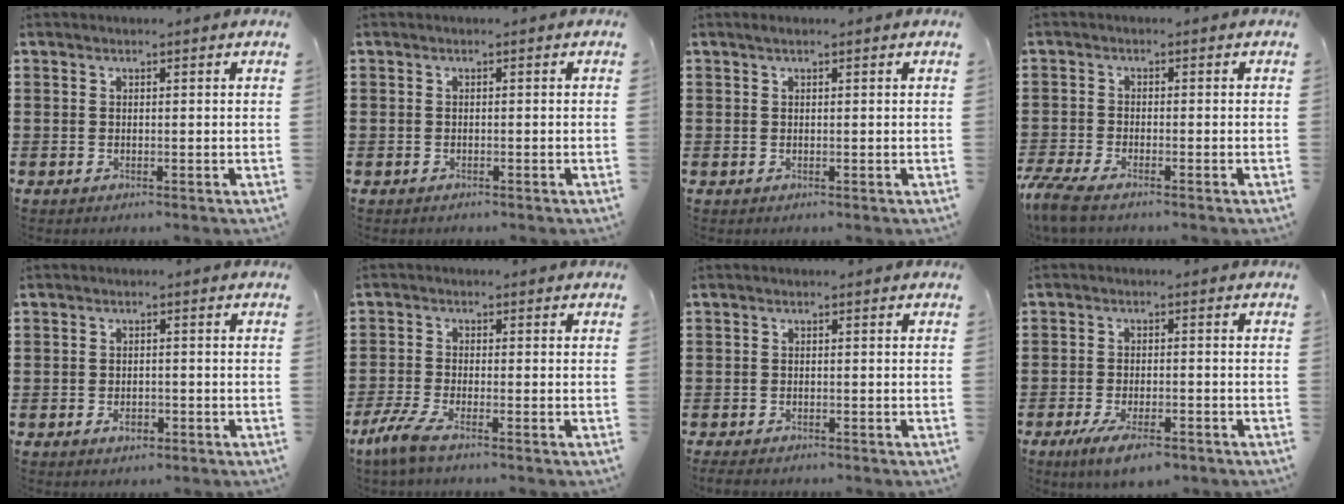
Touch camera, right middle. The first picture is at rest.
{"total": 0.6, "force": [-0.5, 0.4, 0.0], "torque": [0.001, 0.003, -0.012]}
{"total": 0.6, "force": [0.3, 0.0, 0.5], "torque": [-0.009, 0.002, 0.006]}
{"total": 3.6, "force": [-3.1, 0.3, 1.9], "torque": [-0.067, -0.016, -0.070]}
{"total": 1.9, "force": [-1.0, 1.0, 1.3], "torque": [-0.027, 0.000, -0.019]}
{"total": 3.8, "force": [-2.5, 0.4, 2.9], "torque": [-0.083, -0.015, -0.055]}
{"total": 1.0, "force": [-0.9, 0.3, 0.3], "torque": [-0.008, -0.003, -0.017]}
{"total": 4.9, "force": [-3.5, 1.2, 3.2], "torque": [-0.064, -0.003, -0.065]}